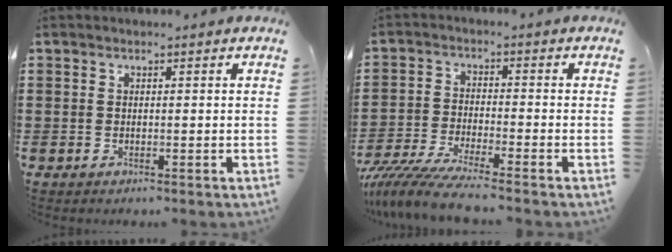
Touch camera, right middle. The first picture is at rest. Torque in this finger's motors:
{"motor_torque": [1.19, -0.15, 0.75, 0.21]}